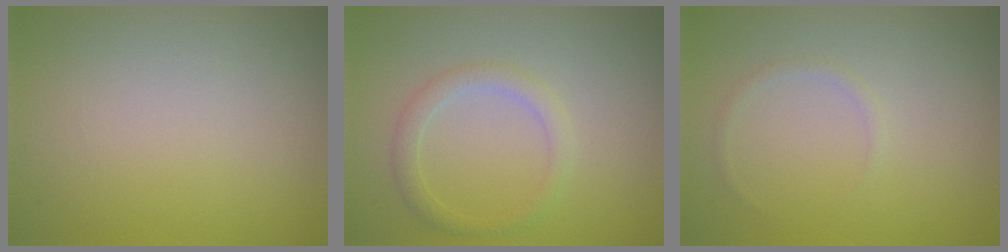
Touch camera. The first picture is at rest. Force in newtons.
{"total": 1.9, "press": 1.9, "slide": 0.1}
{"total": 0.6, "press": 0.6, "slide": 0.1}